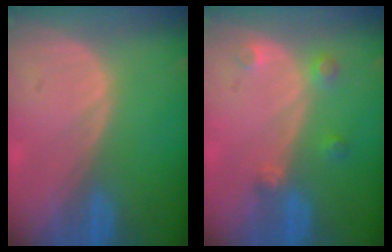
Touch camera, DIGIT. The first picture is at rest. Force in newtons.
{"total": 2.8, "press": 2.7, "slide": 0.7}